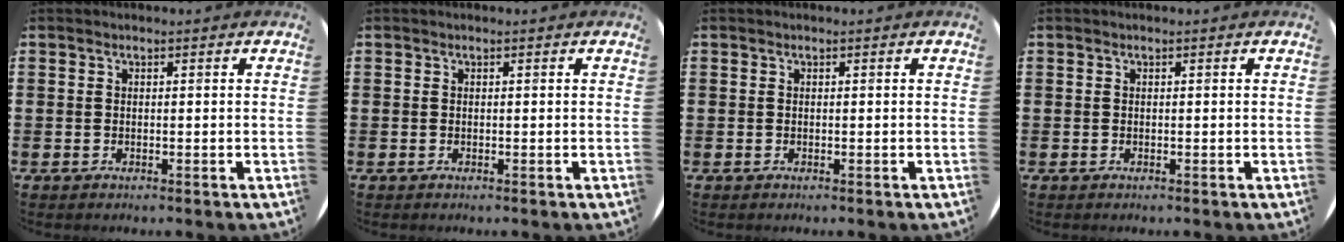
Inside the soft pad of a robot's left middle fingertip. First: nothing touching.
{"total": 0.0}
{"total": 0.0}
{"total": 0.0}